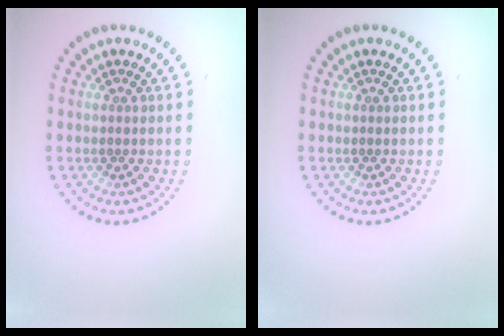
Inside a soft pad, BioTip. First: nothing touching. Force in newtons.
{"total": 0.0}